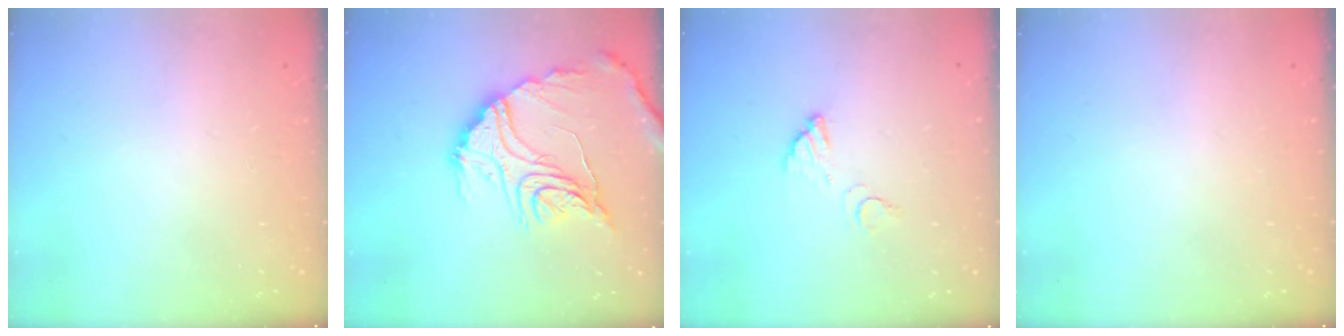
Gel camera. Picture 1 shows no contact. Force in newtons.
{"total": 19.7, "press": 19.7, "slide": 1.6}
{"total": 3.6, "press": 3.6, "slide": 0.2}
{"total": 0.0}